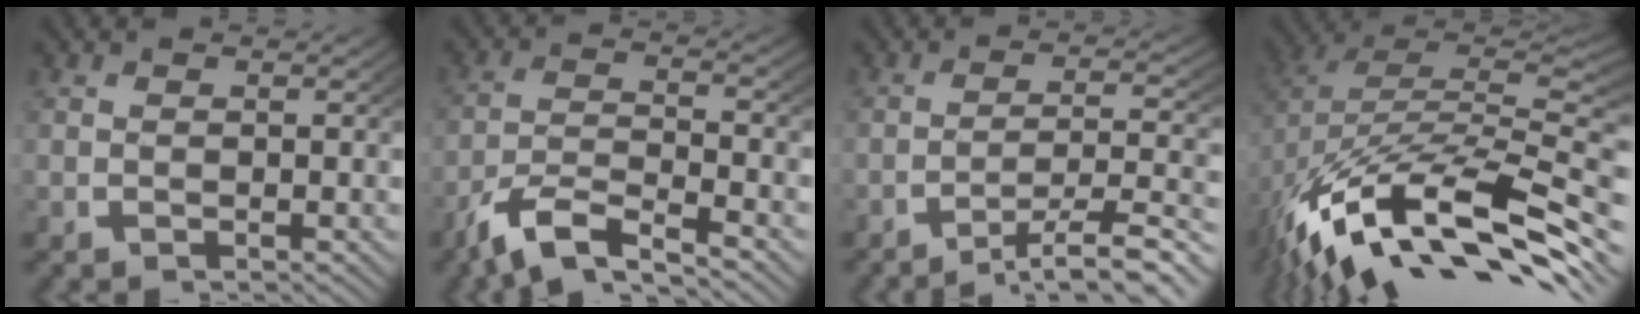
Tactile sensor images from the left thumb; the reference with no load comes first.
{"total": 7.6, "force": [-4.7, 4.1, 4.4], "torque": [-0.099, -0.024, -0.073]}
{"total": 6.2, "force": [-3.6, 2.6, 4.3], "torque": [-0.067, -0.019, -0.045]}
{"total": 18.4, "force": [-6.4, 11.7, 12.7], "torque": [-0.245, -0.052, -0.076]}